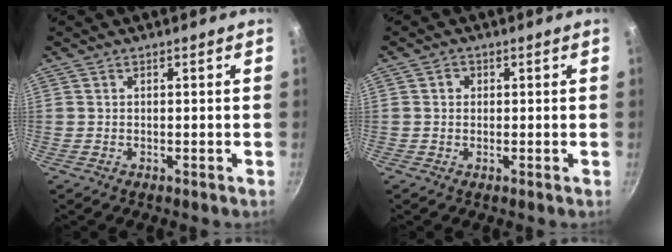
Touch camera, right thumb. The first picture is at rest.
{"total": 1.4, "force": [0.3, 1.3, 0.5], "torque": [-0.003, 0.003, 0.001]}